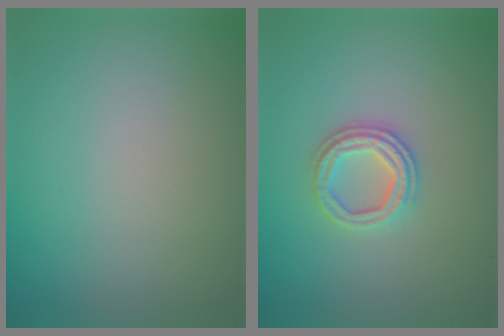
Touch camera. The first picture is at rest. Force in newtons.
{"total": 2.9, "press": 2.7, "slide": 1.0}